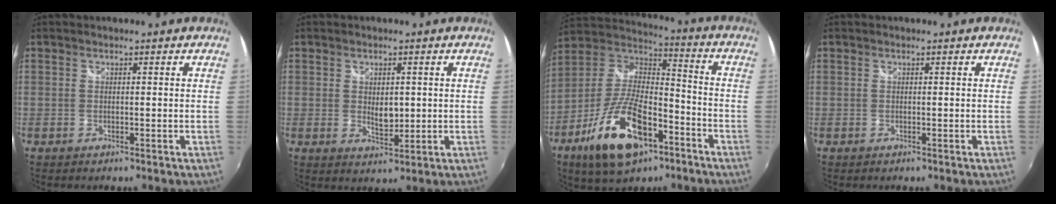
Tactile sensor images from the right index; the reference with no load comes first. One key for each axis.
{"total": 4.0, "fx": 0.3, "fy": 2.4, "fz": 3.2, "tx": -0.048, "ty": -0.005, "tz": 0.008}
{"total": 20.5, "fx": -10.1, "fy": 9.1, "fz": 15.4, "tx": -0.312, "ty": -0.019, "tz": -0.174}
{"total": 0.0}